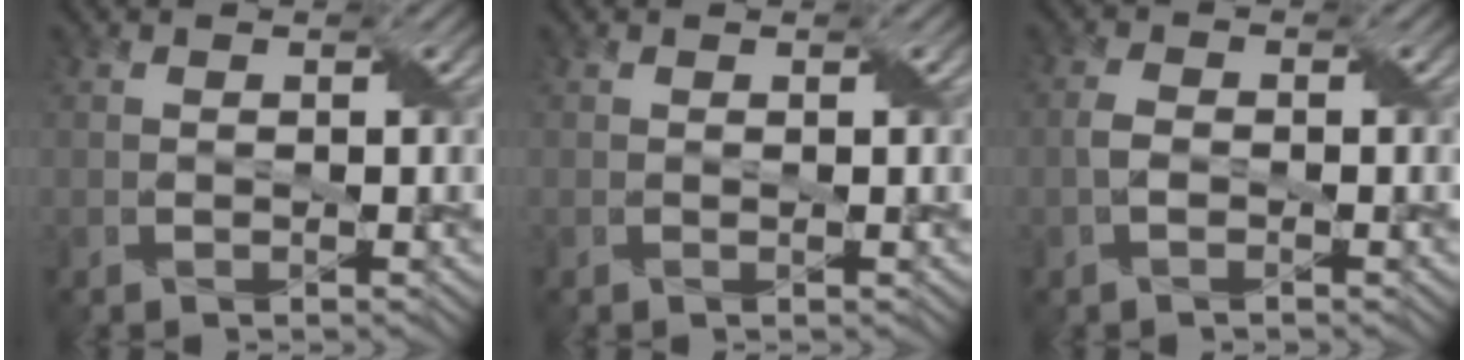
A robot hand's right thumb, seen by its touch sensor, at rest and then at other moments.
{"total": 0.0}
{"total": 1.9, "force": [-0.6, 1.0, 1.5], "torque": [-0.036, 0.005, -0.015]}